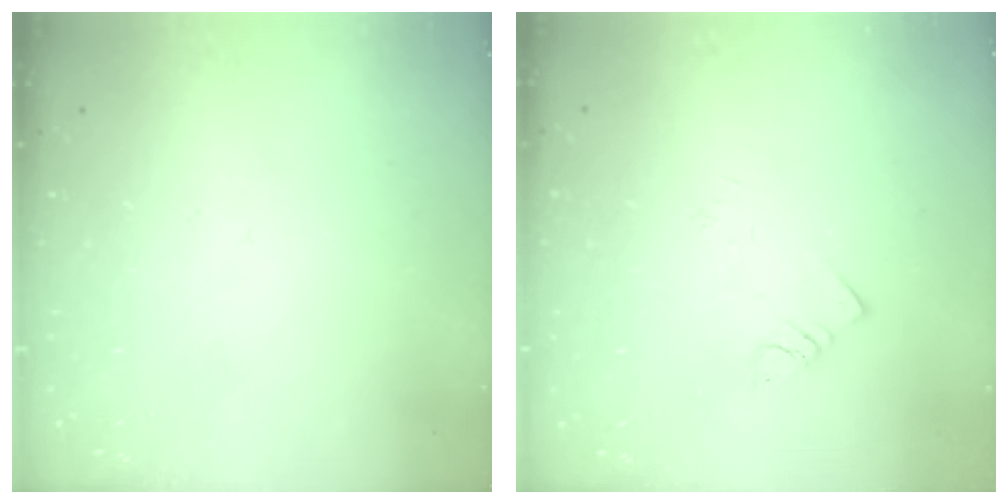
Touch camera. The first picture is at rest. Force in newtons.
{"total": 1.9, "press": 1.9, "slide": 0.1}